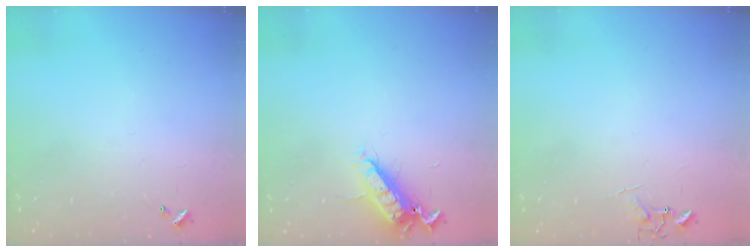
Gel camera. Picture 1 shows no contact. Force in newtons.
{"total": 13.5, "press": 13.3, "slide": 1.9}
{"total": 5.2, "press": 5.2, "slide": 0.6}